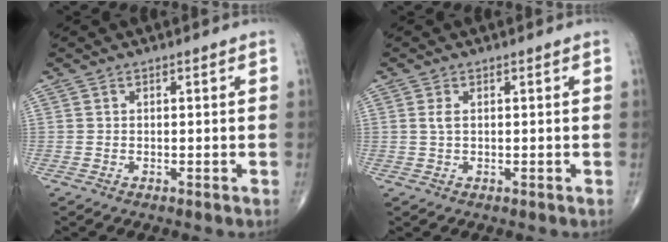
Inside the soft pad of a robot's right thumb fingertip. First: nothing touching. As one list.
[{"total": 1.4, "force": [0.3, 0.6, 1.2], "torque": [-0.030, 0.005, 0.009]}]